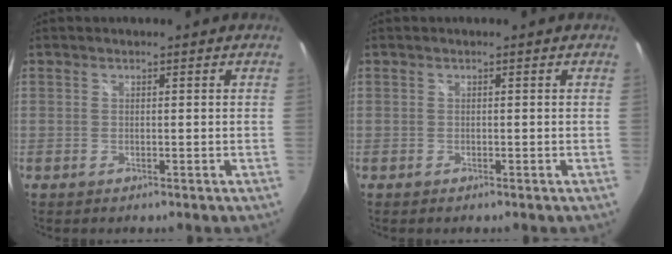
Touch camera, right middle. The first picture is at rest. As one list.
[{"total": 0.0}]